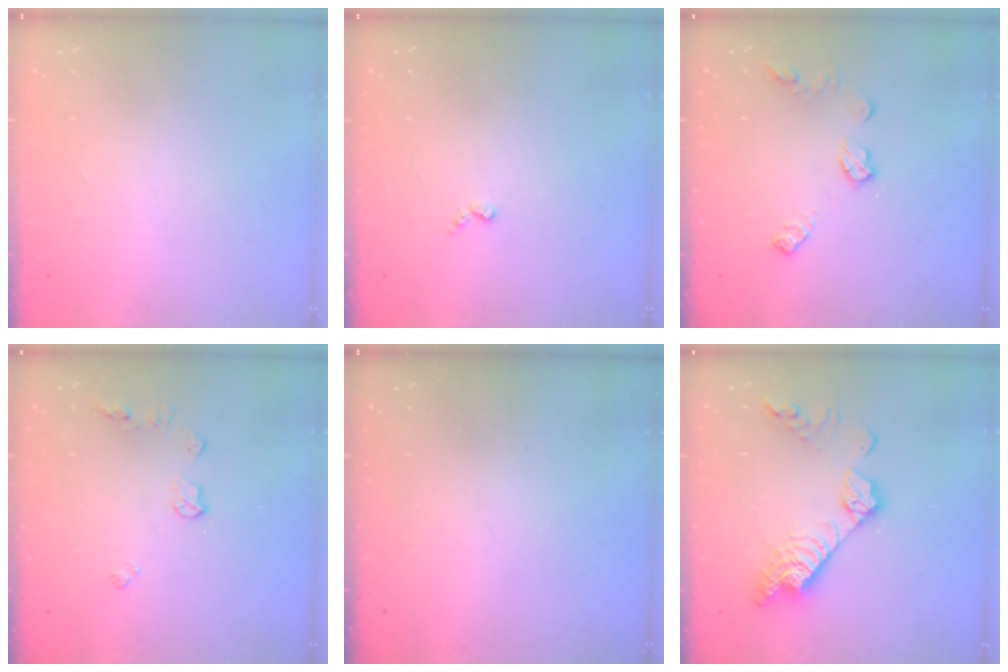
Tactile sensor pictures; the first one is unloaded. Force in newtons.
{"total": 2.4, "press": 2.4, "slide": 0.4}
{"total": 8.2, "press": 8.2, "slide": 0.3}
{"total": 6.3, "press": 6.3, "slide": 0.7}
{"total": 0.0}
{"total": 15.3, "press": 15.3, "slide": 0.8}